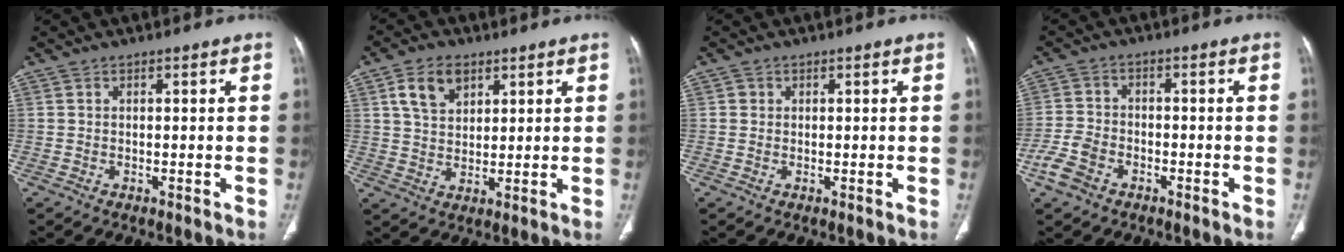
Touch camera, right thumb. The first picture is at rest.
{"total": 7.3, "force": [3.6, 4.8, 4.3], "torque": [-0.061, -0.013, 0.069]}
{"total": 0.9, "force": [0.2, 0.8, 0.1], "torque": [0.004, 0.002, 0.003]}
{"total": 6.0, "force": [-3.3, 3.9, 3.1], "torque": [-0.072, 0.016, -0.062]}